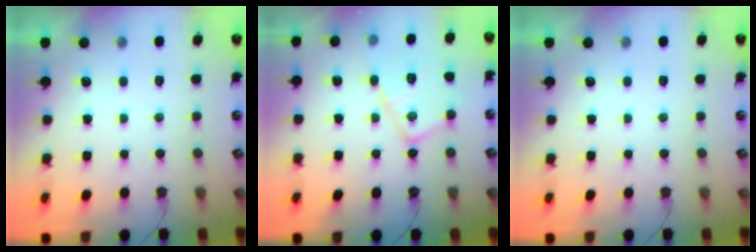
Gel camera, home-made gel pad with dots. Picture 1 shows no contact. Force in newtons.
{"total": 14.8, "press": 14.8, "slide": 0.7}
{"total": 0.0}